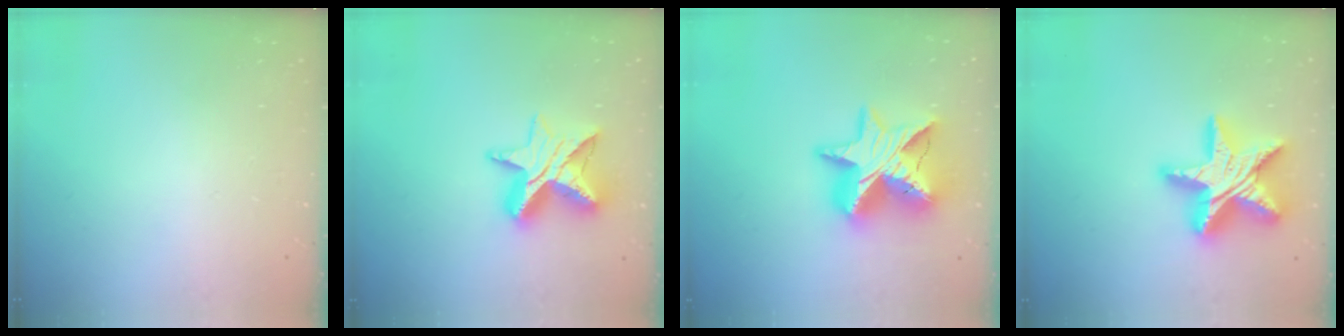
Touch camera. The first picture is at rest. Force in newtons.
{"total": 12.4, "press": 12.4, "slide": 0.9}
{"total": 18.1, "press": 18.1, "slide": 1.4}
{"total": 24.1, "press": 24.0, "slide": 2.3}